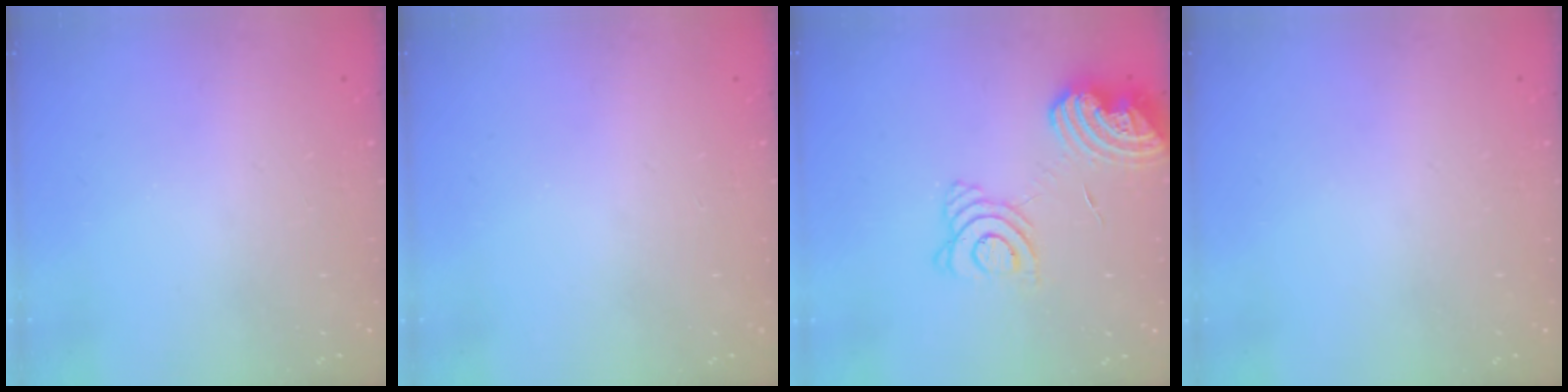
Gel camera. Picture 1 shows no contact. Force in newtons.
{"total": 0.0}
{"total": 14.4, "press": 14.3, "slide": 1.8}
{"total": 0.0}